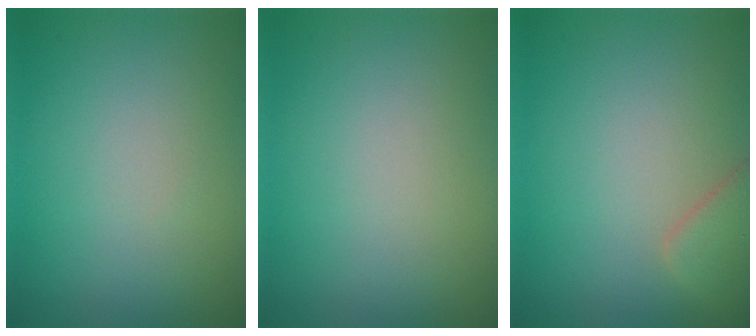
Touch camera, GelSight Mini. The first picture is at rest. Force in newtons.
{"total": 0.0}
{"total": 2.4, "press": 2.4, "slide": 0.2}